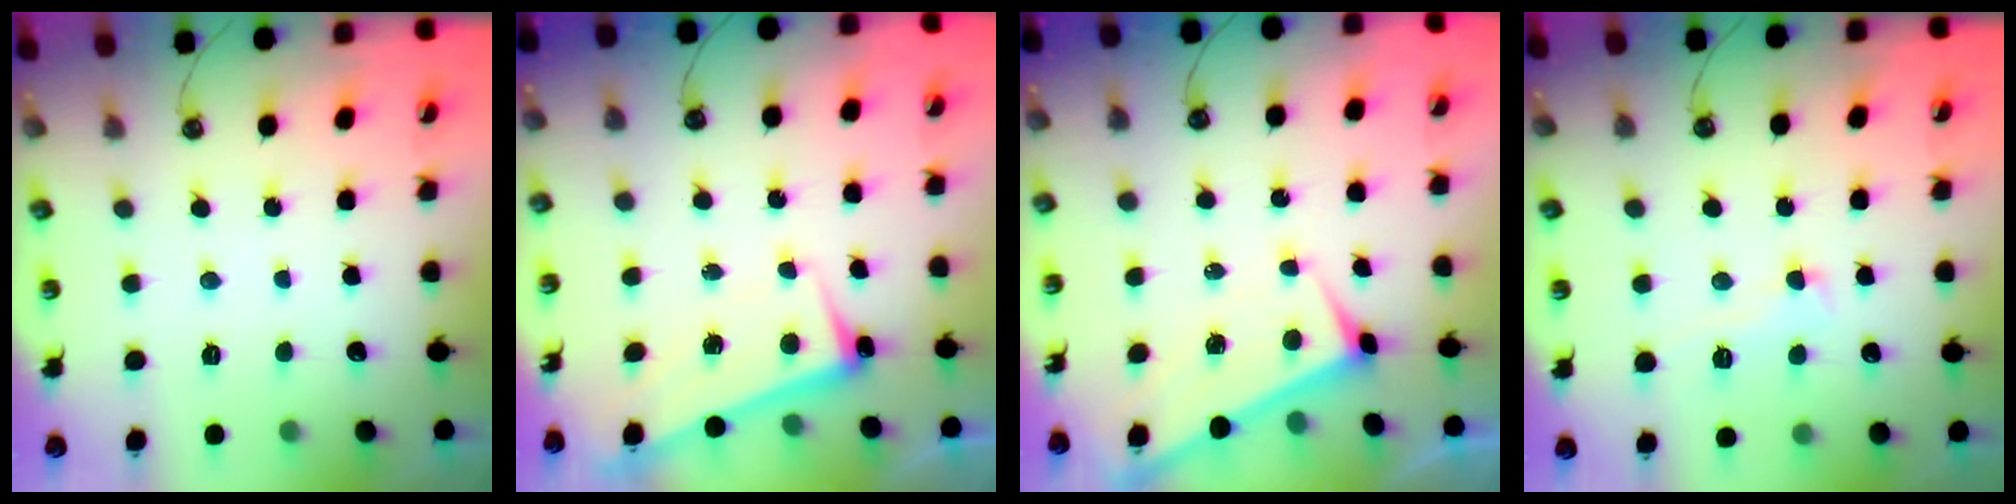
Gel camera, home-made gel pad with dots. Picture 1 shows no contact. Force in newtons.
{"total": 2.8, "press": 2.7, "slide": 0.8}
{"total": 1.3, "press": 1.3, "slide": 0.4}
{"total": 1.1, "press": 0.4, "slide": 1.0}